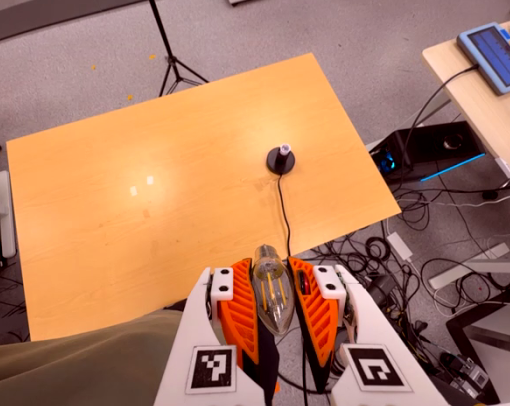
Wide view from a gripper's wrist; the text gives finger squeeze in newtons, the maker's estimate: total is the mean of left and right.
{"total": 21.9, "left": 23.4, "right": 20.3}